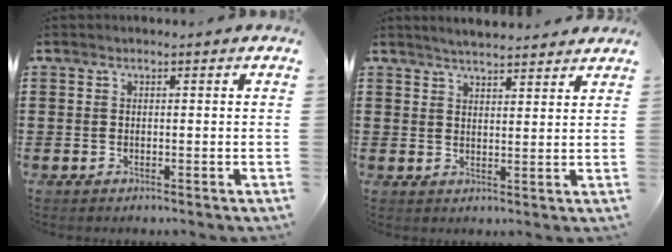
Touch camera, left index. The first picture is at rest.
{"total": 3.3, "force": [3.2, 0.3, 0.5], "torque": [-0.018, -0.007, 0.059]}